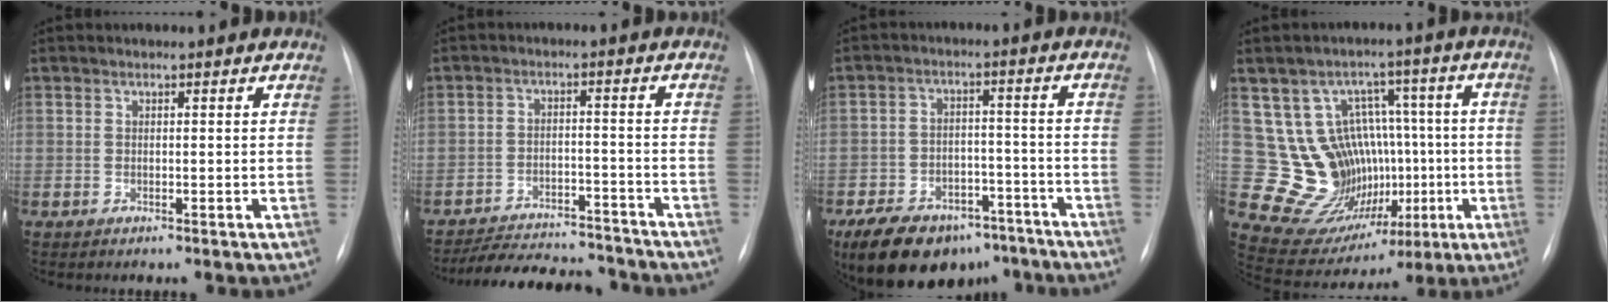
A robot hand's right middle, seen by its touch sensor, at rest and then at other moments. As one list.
[{"total": 14.5, "force": [-13.5, 3.3, 4.1], "torque": [-0.066, 0.007, -0.186]}, {"total": 17.2, "force": [-12.5, 8.9, 7.8], "torque": [-0.151, 0.004, -0.184]}, {"total": 14.2, "force": [-0.6, 12.7, 6.4], "torque": [-0.084, 0.060, 0.034]}]